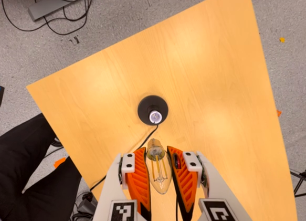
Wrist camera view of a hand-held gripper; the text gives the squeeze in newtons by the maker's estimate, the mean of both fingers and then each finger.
{"total": 23.2, "left": 24.8, "right": 21.5}